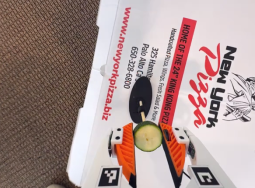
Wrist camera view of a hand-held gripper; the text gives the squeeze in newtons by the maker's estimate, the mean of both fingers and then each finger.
{"total": 9.4, "left": 9.4, "right": 9.4}